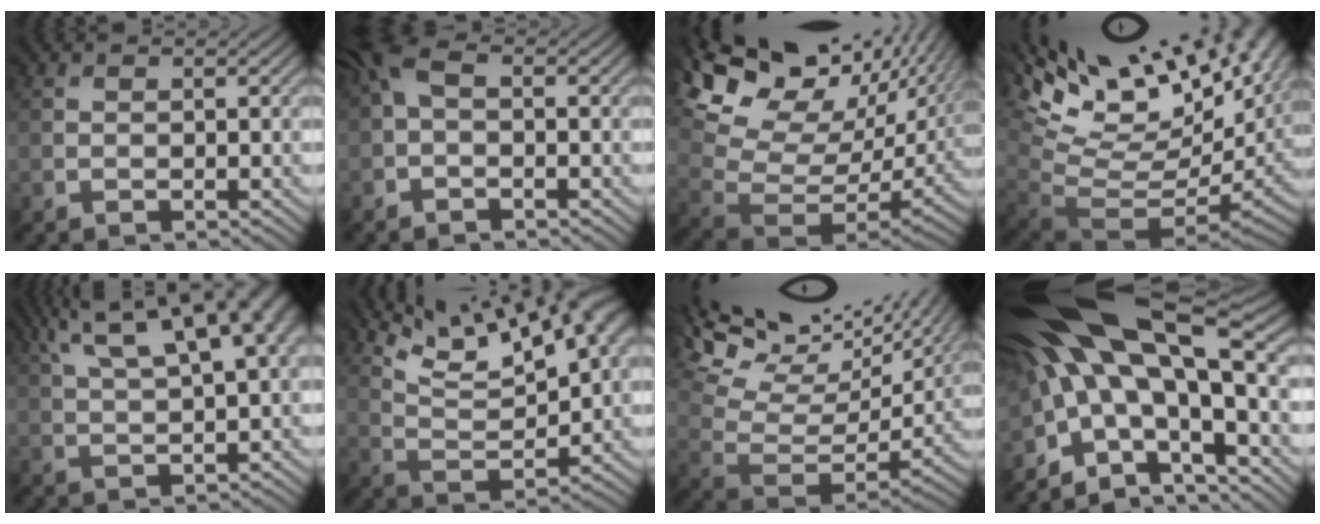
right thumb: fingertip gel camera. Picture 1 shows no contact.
{"total": 3.3, "force": [-0.3, 1.7, 2.8], "torque": [-0.068, 0.011, -0.014]}
{"total": 18.4, "force": [10.9, 9.8, 11.1], "torque": [-0.223, 0.036, 0.207]}
{"total": 17.6, "force": [8.2, 6.9, 13.9], "torque": [-0.201, 0.030, 0.176]}
{"total": 12.9, "force": [6.6, 4.2, 10.3], "torque": [-0.192, 0.028, 0.108]}
{"total": 13.6, "force": [8.6, 4.1, 9.7], "torque": [-0.167, 0.017, 0.133]}
{"total": 17.9, "force": [13.5, 6.1, 10.0], "torque": [-0.232, 0.031, 0.206]}
{"total": 17.3, "force": [-0.1, 7.4, 15.6], "torque": [-0.269, -0.003, 0.015]}